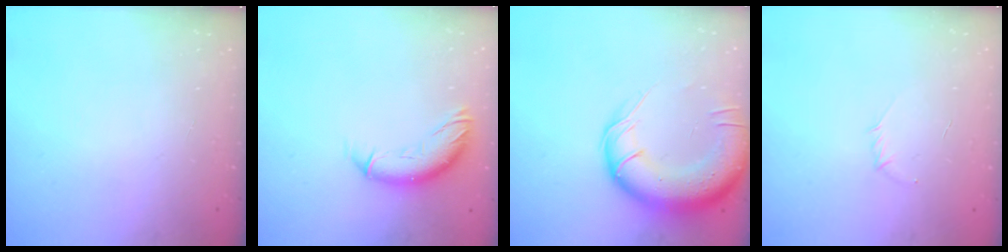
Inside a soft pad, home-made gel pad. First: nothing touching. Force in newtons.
{"total": 11.8, "press": 11.7, "slide": 1.9}
{"total": 19.7, "press": 19.2, "slide": 4.8}
{"total": 2.8, "press": 2.7, "slide": 0.7}